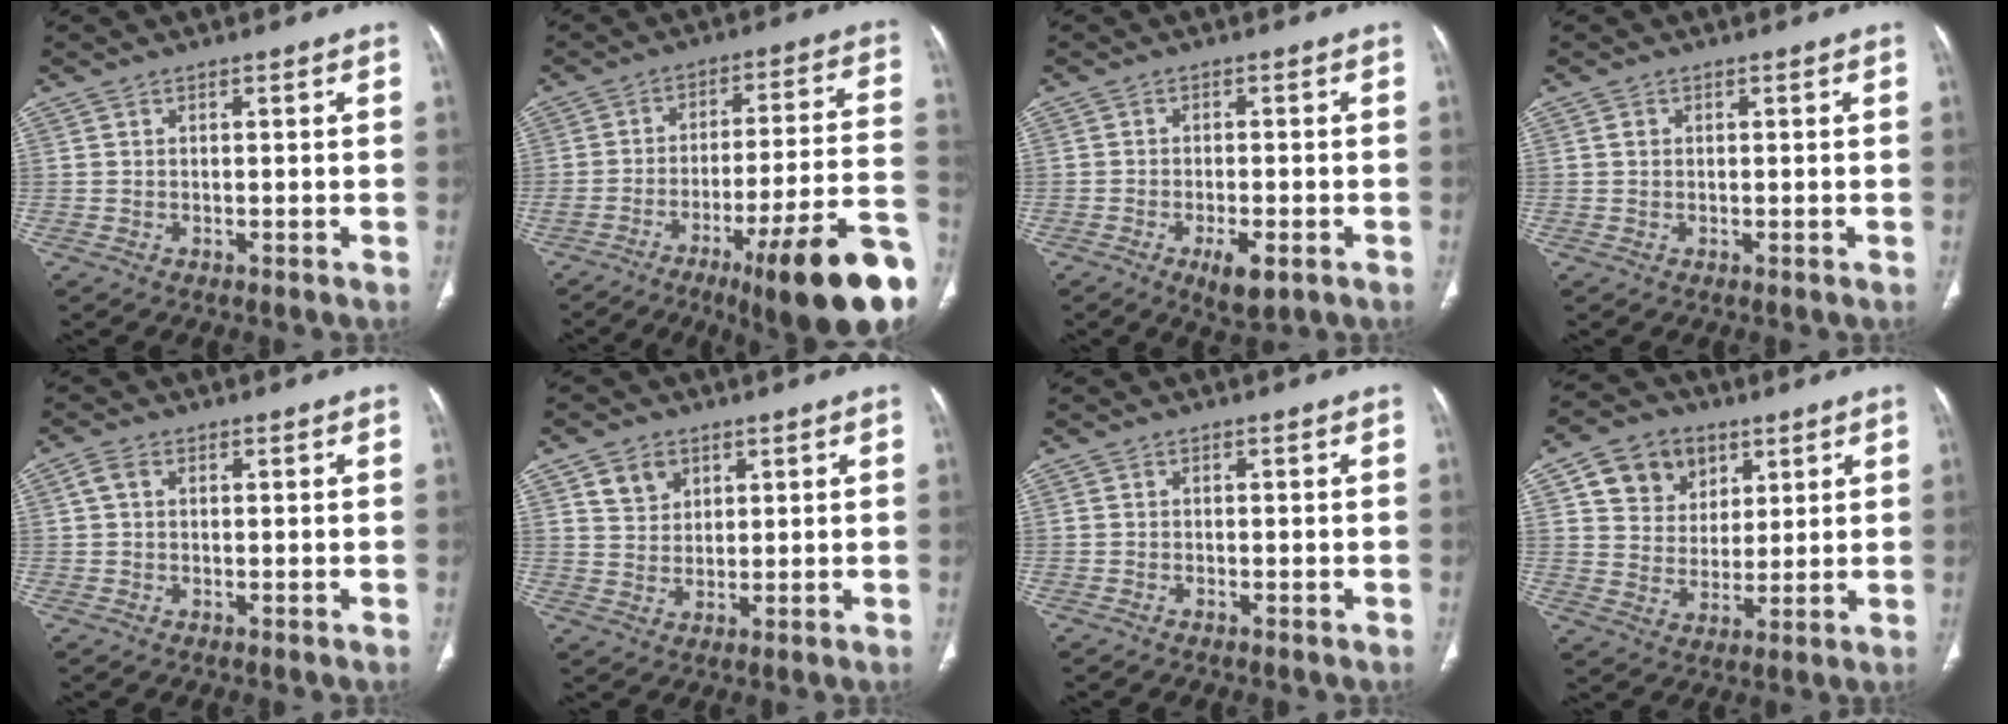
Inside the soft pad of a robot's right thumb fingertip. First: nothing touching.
{"total": 23.2, "force": [-12.3, 3.3, 19.4], "torque": [-0.207, 0.060, -0.180]}
{"total": 5.5, "force": [-2.6, 1.9, 4.5], "torque": [-0.066, -0.002, -0.037]}
{"total": 0.8, "force": [0.1, 0.8, 0.4], "torque": [-0.001, 0.003, 0.000]}
{"total": 2.1, "force": [0.5, 1.5, 1.5], "torque": [-0.031, 0.009, 0.010]}
{"total": 5.4, "force": [2.8, 4.2, 2.0], "torque": [-0.015, -0.016, 0.055]}
{"total": 0.0}
{"total": 11.2, "force": [5.1, 9.0, 4.2], "torque": [-0.039, -0.015, 0.092]}